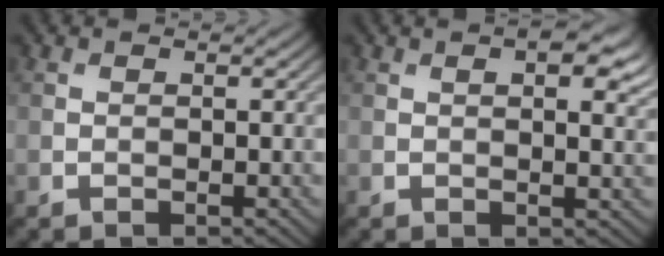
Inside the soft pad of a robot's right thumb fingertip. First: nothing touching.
{"total": 6.1, "force": [2.8, 2.4, 4.8], "torque": [-0.073, 0.006, 0.038]}